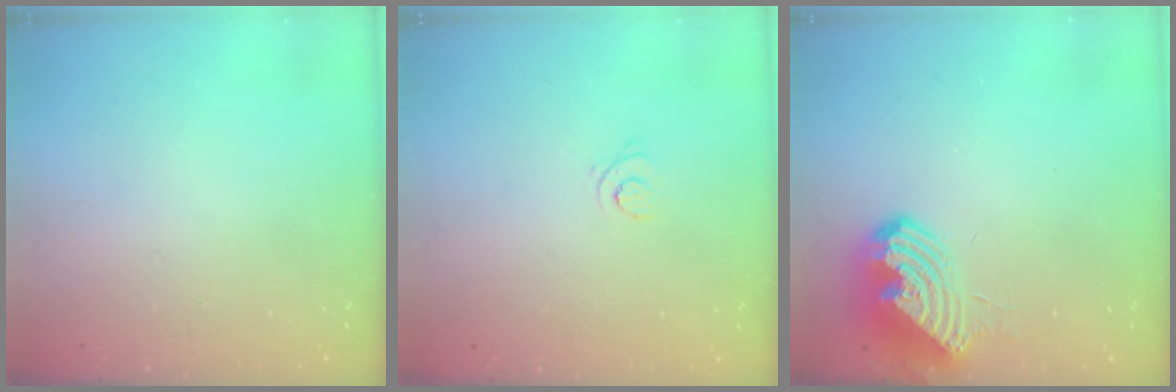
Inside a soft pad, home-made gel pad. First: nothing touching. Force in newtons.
{"total": 2.5, "press": 2.5, "slide": 0.3}
{"total": 12.4, "press": 12.3, "slide": 1.7}